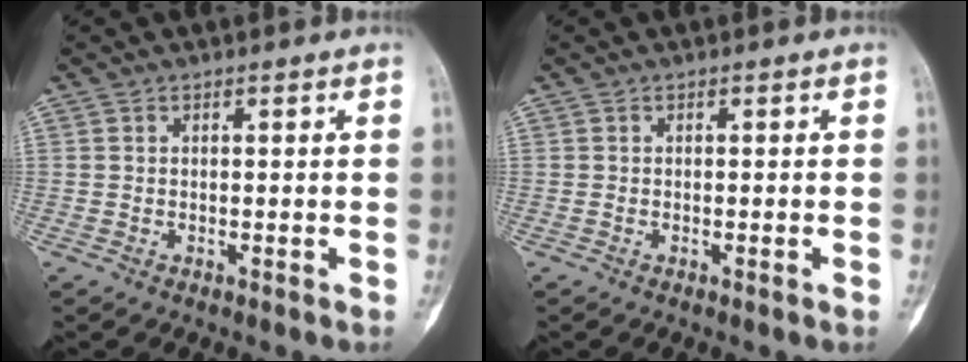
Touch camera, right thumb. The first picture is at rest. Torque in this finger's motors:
{"motor_torque": [0.02, -0.01, -0.13, -0.15, 0.06]}